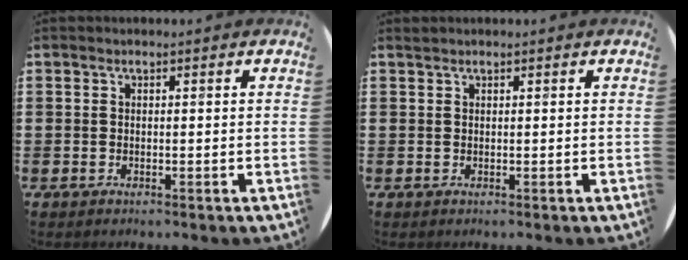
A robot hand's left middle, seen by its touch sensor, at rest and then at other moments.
{"total": 0.0}